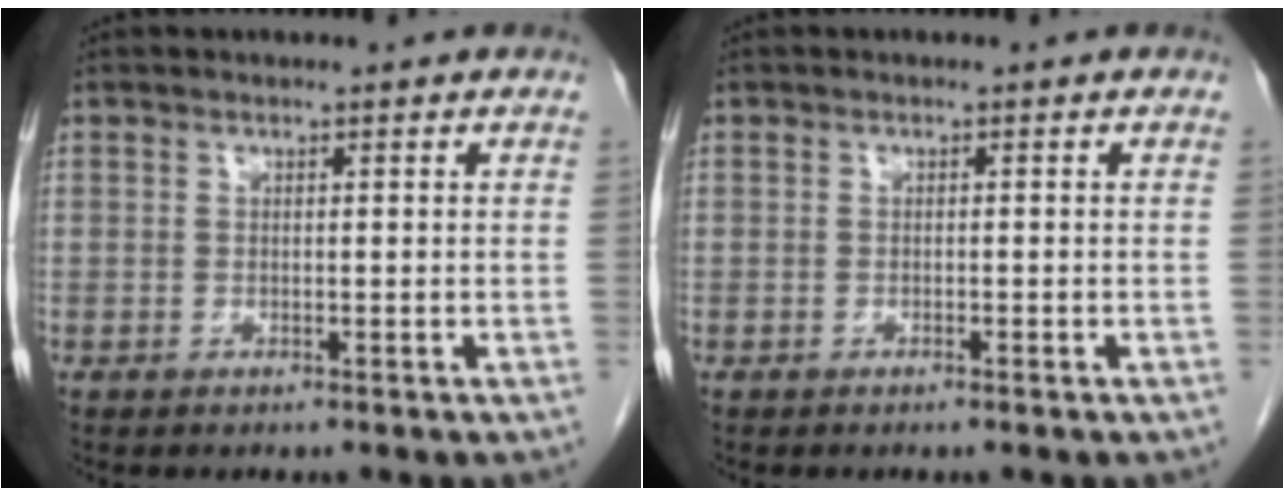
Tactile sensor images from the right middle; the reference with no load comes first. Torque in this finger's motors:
{"motor_torque": [-0.24, -0.09, 0.00, 0.01]}